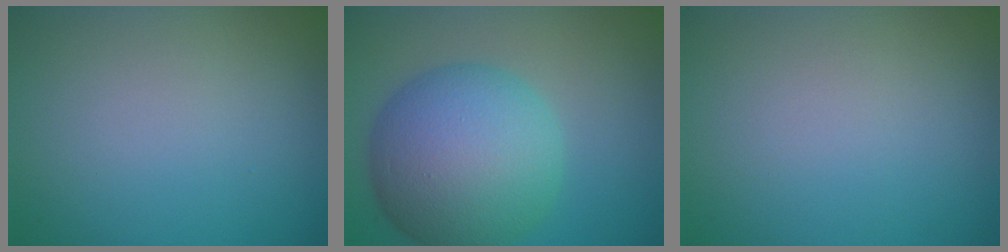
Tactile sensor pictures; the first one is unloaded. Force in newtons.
{"total": 11.4, "press": 11.4, "slide": 0.3}
{"total": 0.0}